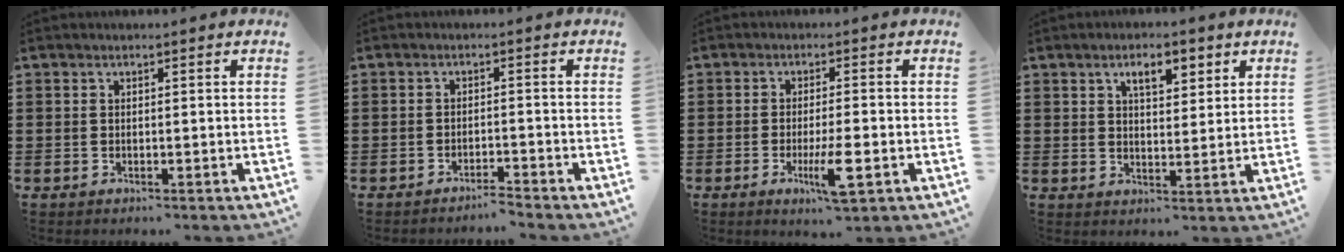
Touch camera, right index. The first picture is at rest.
{"total": 2.0, "force": [-1.9, -0.2, 0.3], "torque": [-0.008, 0.001, -0.041]}
{"total": 6.3, "force": [-2.2, 0.9, 5.8], "torque": [-0.113, -0.018, -0.040]}
{"total": 4.5, "force": [2.6, 1.8, 3.2], "torque": [-0.056, 0.001, 0.041]}